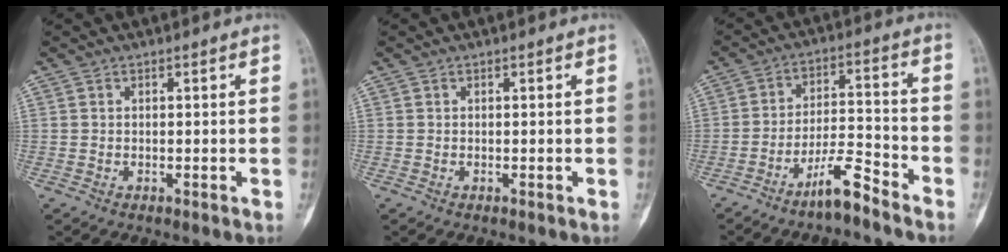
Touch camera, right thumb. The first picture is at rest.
{"total": 0.0}
{"total": 7.7, "force": [-6.1, 1.2, 4.6], "torque": [-0.083, 0.058, -0.112]}